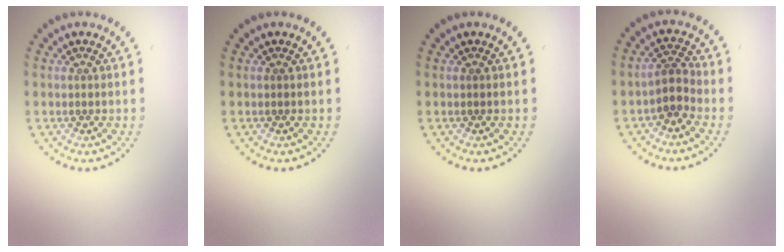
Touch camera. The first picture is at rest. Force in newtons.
{"total": 0.0}
{"total": 0.0}
{"total": 2.2, "press": 1.8, "slide": 1.3}